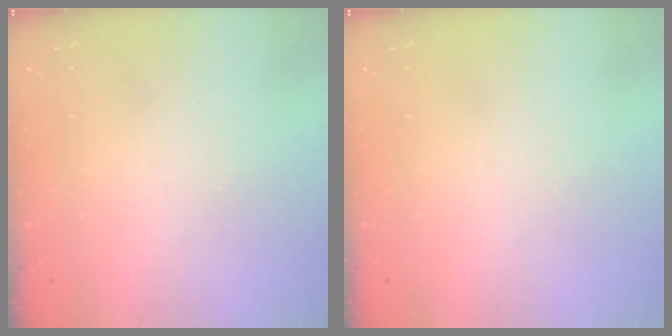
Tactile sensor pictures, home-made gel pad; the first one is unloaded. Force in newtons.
{"total": 0.0}